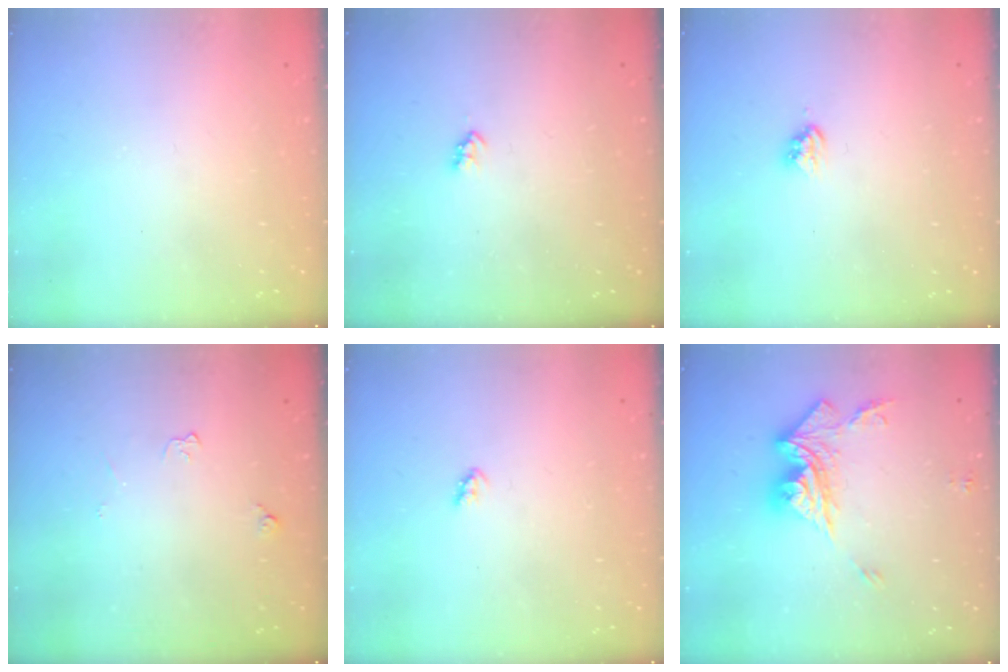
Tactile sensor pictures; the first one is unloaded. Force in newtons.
{"total": 2.5, "press": 2.5, "slide": 0.4}
{"total": 3.8, "press": 3.8, "slide": 0.5}
{"total": 3.7, "press": 3.6, "slide": 0.9}
{"total": 2.7, "press": 2.7, "slide": 0.3}
{"total": 14.4, "press": 14.3, "slide": 1.7}